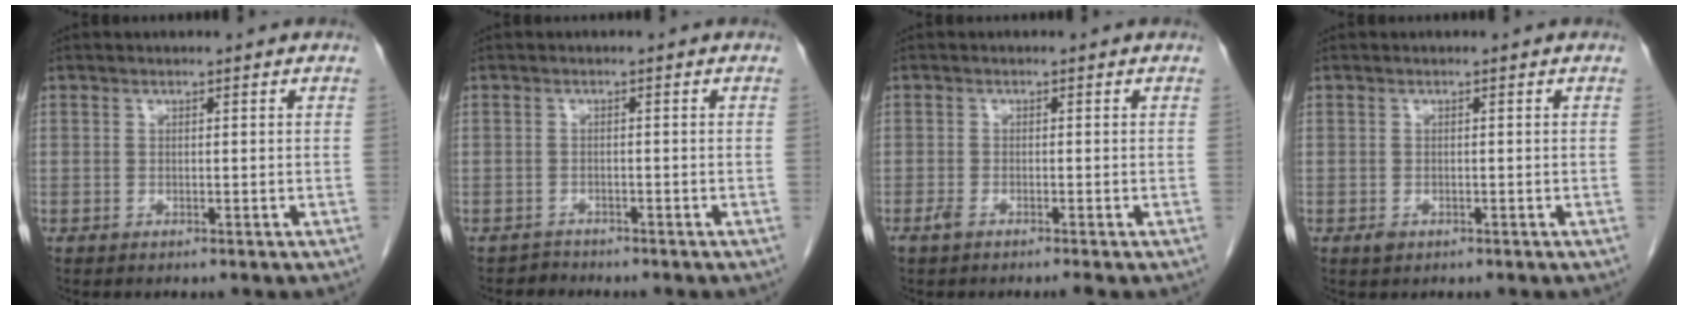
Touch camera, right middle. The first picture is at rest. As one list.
[{"total": 1.2, "force": [-0.9, 0.1, -0.7], "torque": [0.012, -0.005, -0.019]}, {"total": 1.5, "force": [-1.1, -0.1, 1.0], "torque": [-0.027, -0.005, -0.024]}, {"total": 0.7, "force": [-0.3, 0.5, 0.4], "torque": [-0.009, 0.000, -0.001]}]